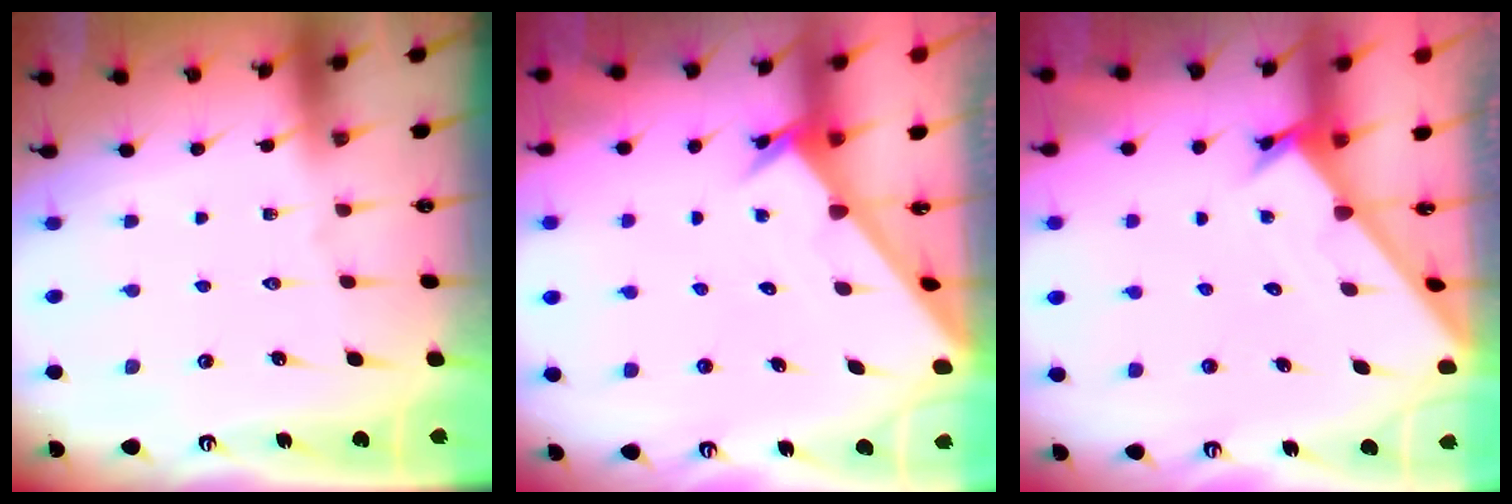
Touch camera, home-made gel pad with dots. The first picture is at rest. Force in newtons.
{"total": 2.4, "press": 2.4, "slide": 0.2}
{"total": 1.6, "press": 1.6, "slide": 0.1}